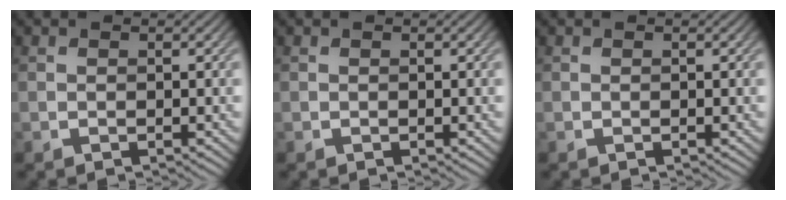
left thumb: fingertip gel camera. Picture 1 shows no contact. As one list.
[{"total": 0.0}, {"total": 0.0}]